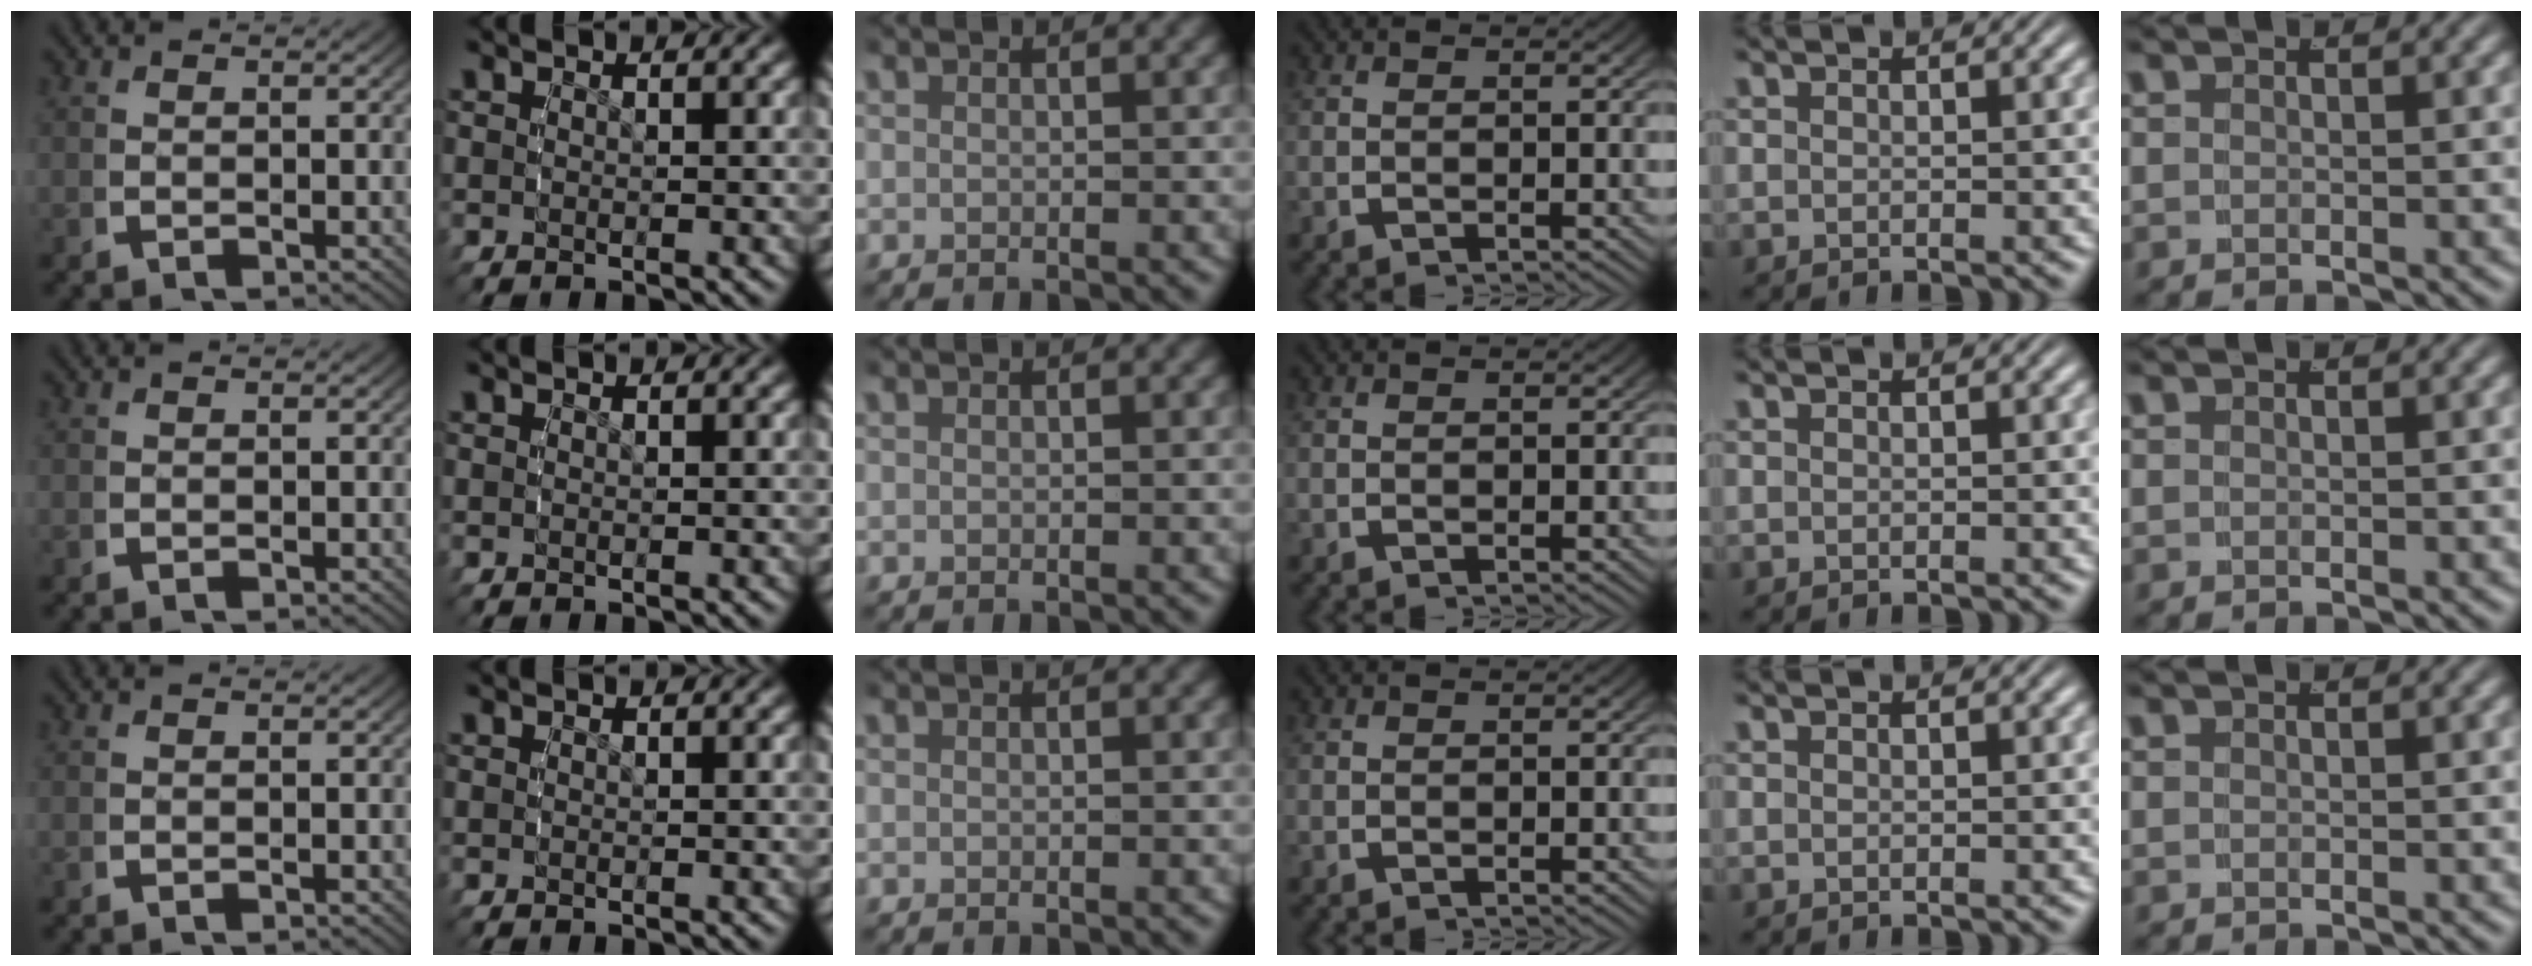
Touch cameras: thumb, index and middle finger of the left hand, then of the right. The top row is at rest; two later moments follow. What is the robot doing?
{"motion": "reach", "object": "pen bag"}